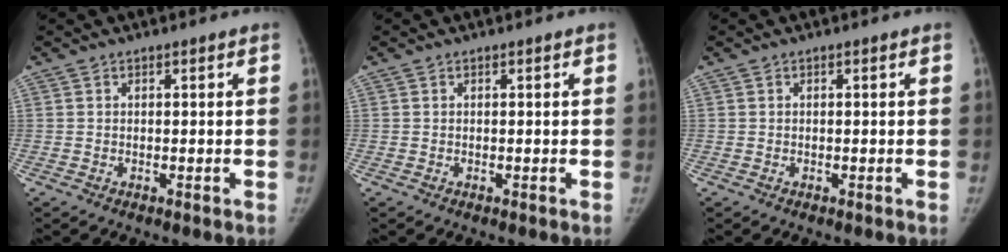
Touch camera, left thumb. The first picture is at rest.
{"total": 0.0}
{"total": 0.0}